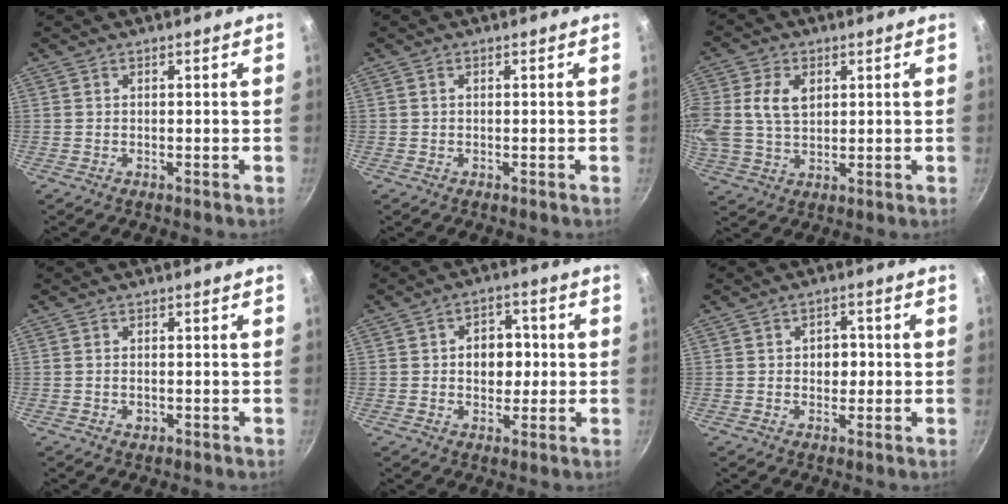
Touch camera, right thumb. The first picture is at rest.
{"total": 0.0}
{"total": 11.5, "force": [2.6, 8.1, 7.8], "torque": [-0.164, 0.009, 0.049]}
{"total": 1.3, "force": [-0.5, 0.9, 0.9], "torque": [-0.015, 0.000, -0.007]}
{"total": 7.4, "force": [0.3, 5.6, 4.8], "torque": [-0.029, 0.008, 0.000]}
{"total": 4.2, "force": [0.0, 3.3, 2.7], "torque": [-0.012, 0.008, -0.001]}